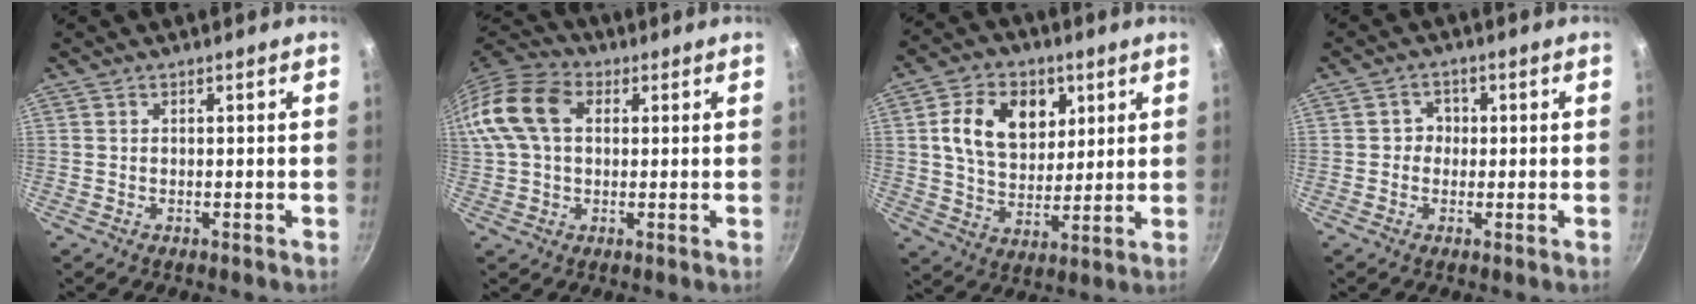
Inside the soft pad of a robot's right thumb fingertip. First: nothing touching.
{"total": 14.5, "force": [3.2, 9.9, 10.1], "torque": [-0.189, 0.028, 0.043]}
{"total": 14.0, "force": [4.4, 10.1, 8.7], "torque": [-0.118, -0.012, 0.071]}
{"total": 2.9, "force": [-0.1, 2.7, 1.0], "torque": [0.009, 0.006, -0.005]}